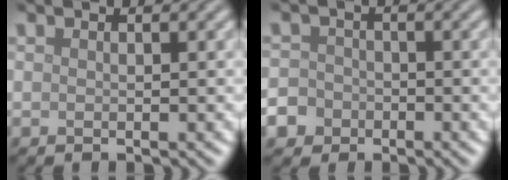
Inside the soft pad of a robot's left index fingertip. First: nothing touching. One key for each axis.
{"total": 5.4, "fx": -3.0, "fy": 4.4, "fz": 1.0, "tx": -0.014, "ty": -0.011, "tz": -0.068}